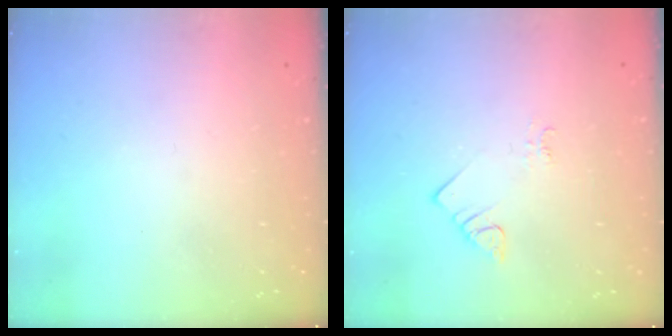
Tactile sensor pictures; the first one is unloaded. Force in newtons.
{"total": 2.1, "press": 2.1, "slide": 0.4}